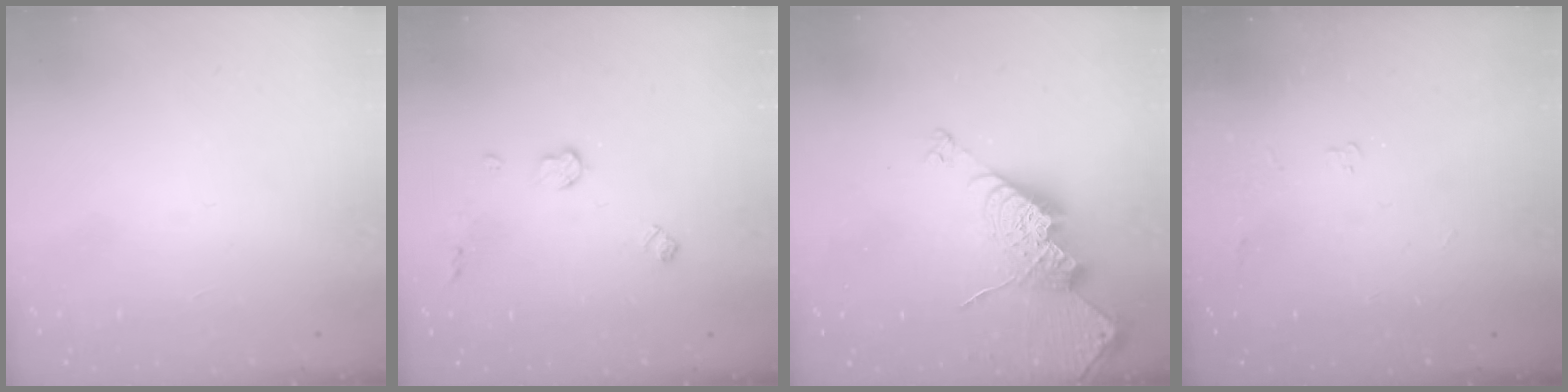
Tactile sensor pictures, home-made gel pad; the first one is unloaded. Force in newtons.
{"total": 6.1, "press": 6.1, "slide": 0.4}
{"total": 14.1, "press": 14.0, "slide": 1.0}
{"total": 3.2, "press": 3.2, "slide": 0.5}